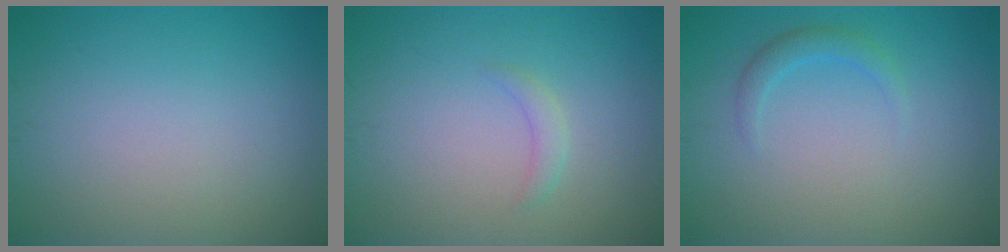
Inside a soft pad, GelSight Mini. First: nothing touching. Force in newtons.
{"total": 1.1, "press": 1.1, "slide": 0.1}
{"total": 1.5, "press": 1.5, "slide": 0.1}